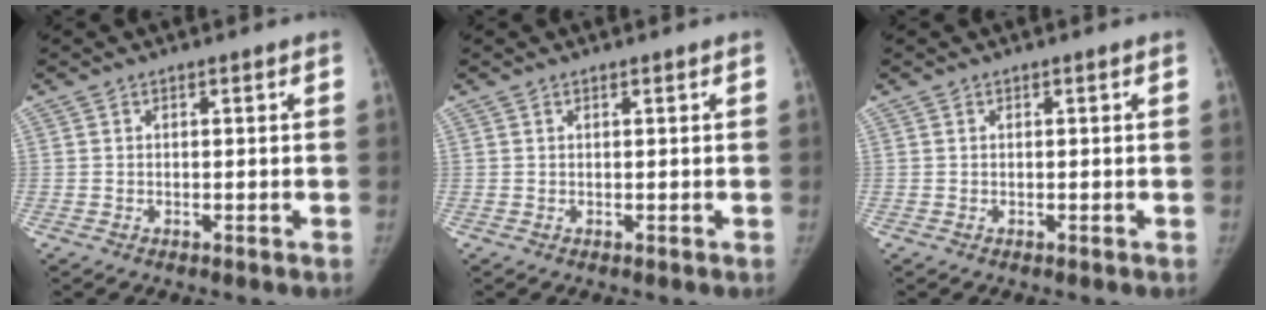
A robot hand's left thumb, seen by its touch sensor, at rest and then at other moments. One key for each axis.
{"total": 0.0}
{"total": 0.0}